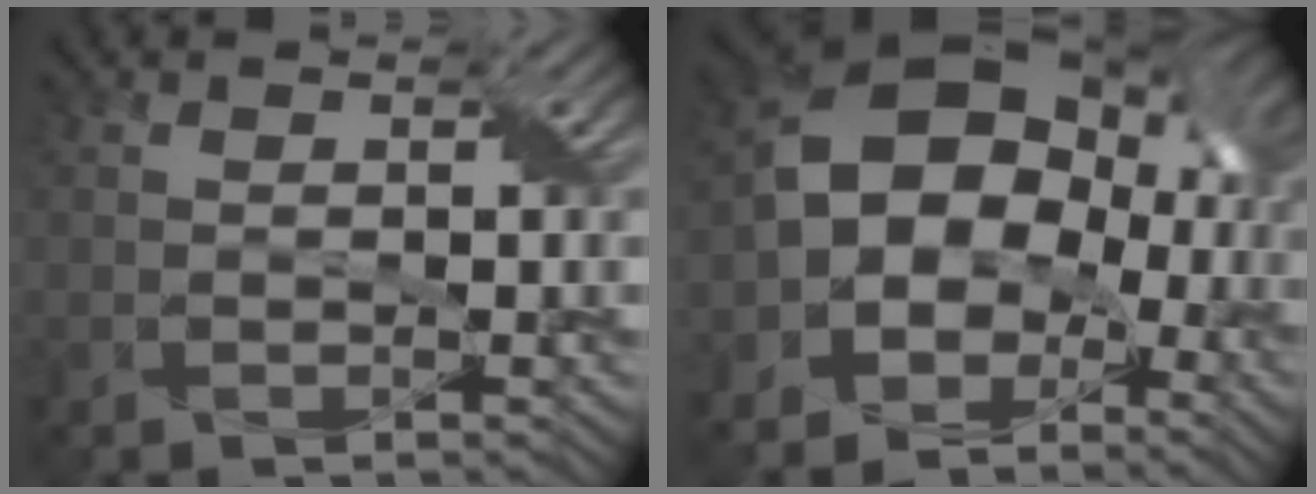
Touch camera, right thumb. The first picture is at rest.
{"total": 15.7, "force": [-2.6, 12.5, 9.2], "torque": [-0.167, -0.014, -0.048]}